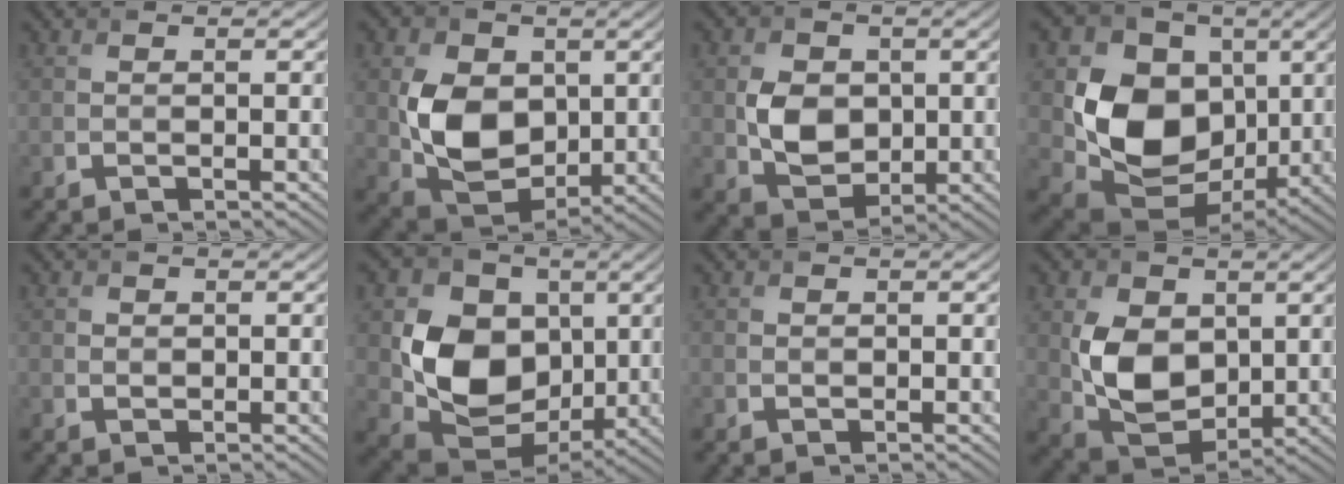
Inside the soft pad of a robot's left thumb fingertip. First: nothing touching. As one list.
[{"total": 9.5, "force": [0.2, 7.1, 6.3], "torque": [-0.132, -0.016, 0.000]}, {"total": 6.0, "force": [-0.4, 4.8, 3.6], "torque": [-0.067, -0.009, -0.009]}, {"total": 12.7, "force": [-0.2, 10.2, 7.6], "torque": [-0.148, -0.029, -0.010]}, {"total": 0.5, "force": [-0.4, 0.4, -0.1], "torque": [0.005, -0.008, -0.009]}, {"total": 11.6, "force": [-0.3, 9.2, 7.0], "torque": [-0.139, -0.025, -0.009]}, {"total": 0.5, "force": [-0.4, 0.1, -0.3], "torque": [0.009, -0.009, -0.010]}, {"total": 8.5, "force": [0.5, 6.2, 5.8], "torque": [-0.128, -0.016, 0.007]}]